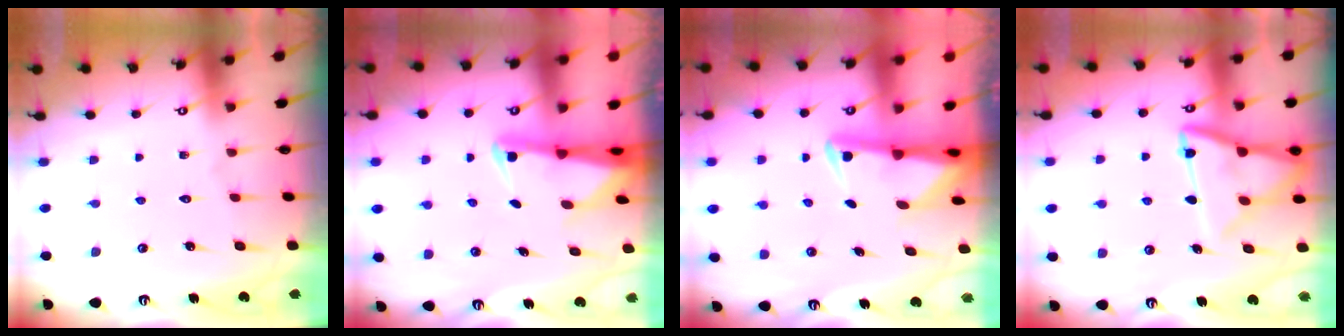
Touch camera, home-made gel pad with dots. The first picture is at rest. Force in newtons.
{"total": 2.6, "press": 2.5, "slide": 0.5}
{"total": 3.2, "press": 3.1, "slide": 0.6}
{"total": 14.6, "press": 14.5, "slide": 1.5}